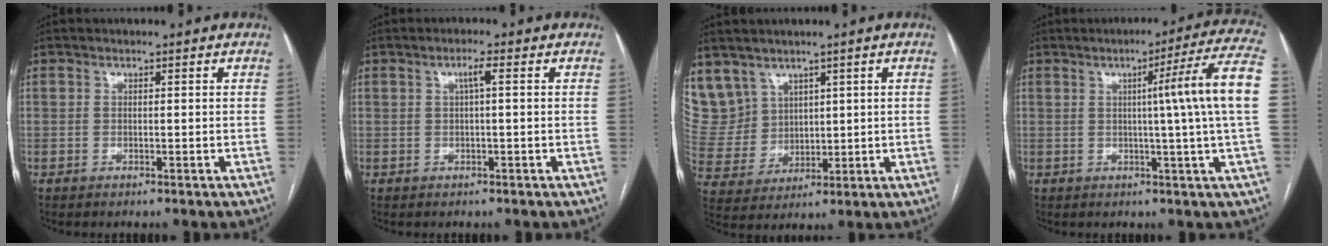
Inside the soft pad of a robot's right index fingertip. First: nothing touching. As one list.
[{"total": 1.9, "force": [0.4, -0.1, 1.8], "torque": [-0.036, 0.003, 0.006]}, {"total": 10.2, "force": [6.3, 7.9, 1.3], "torque": [-0.051, 0.037, 0.155]}, {"total": 12.4, "force": [1.3, -2.4, 12.1], "torque": [-0.157, 0.005, 0.012]}]